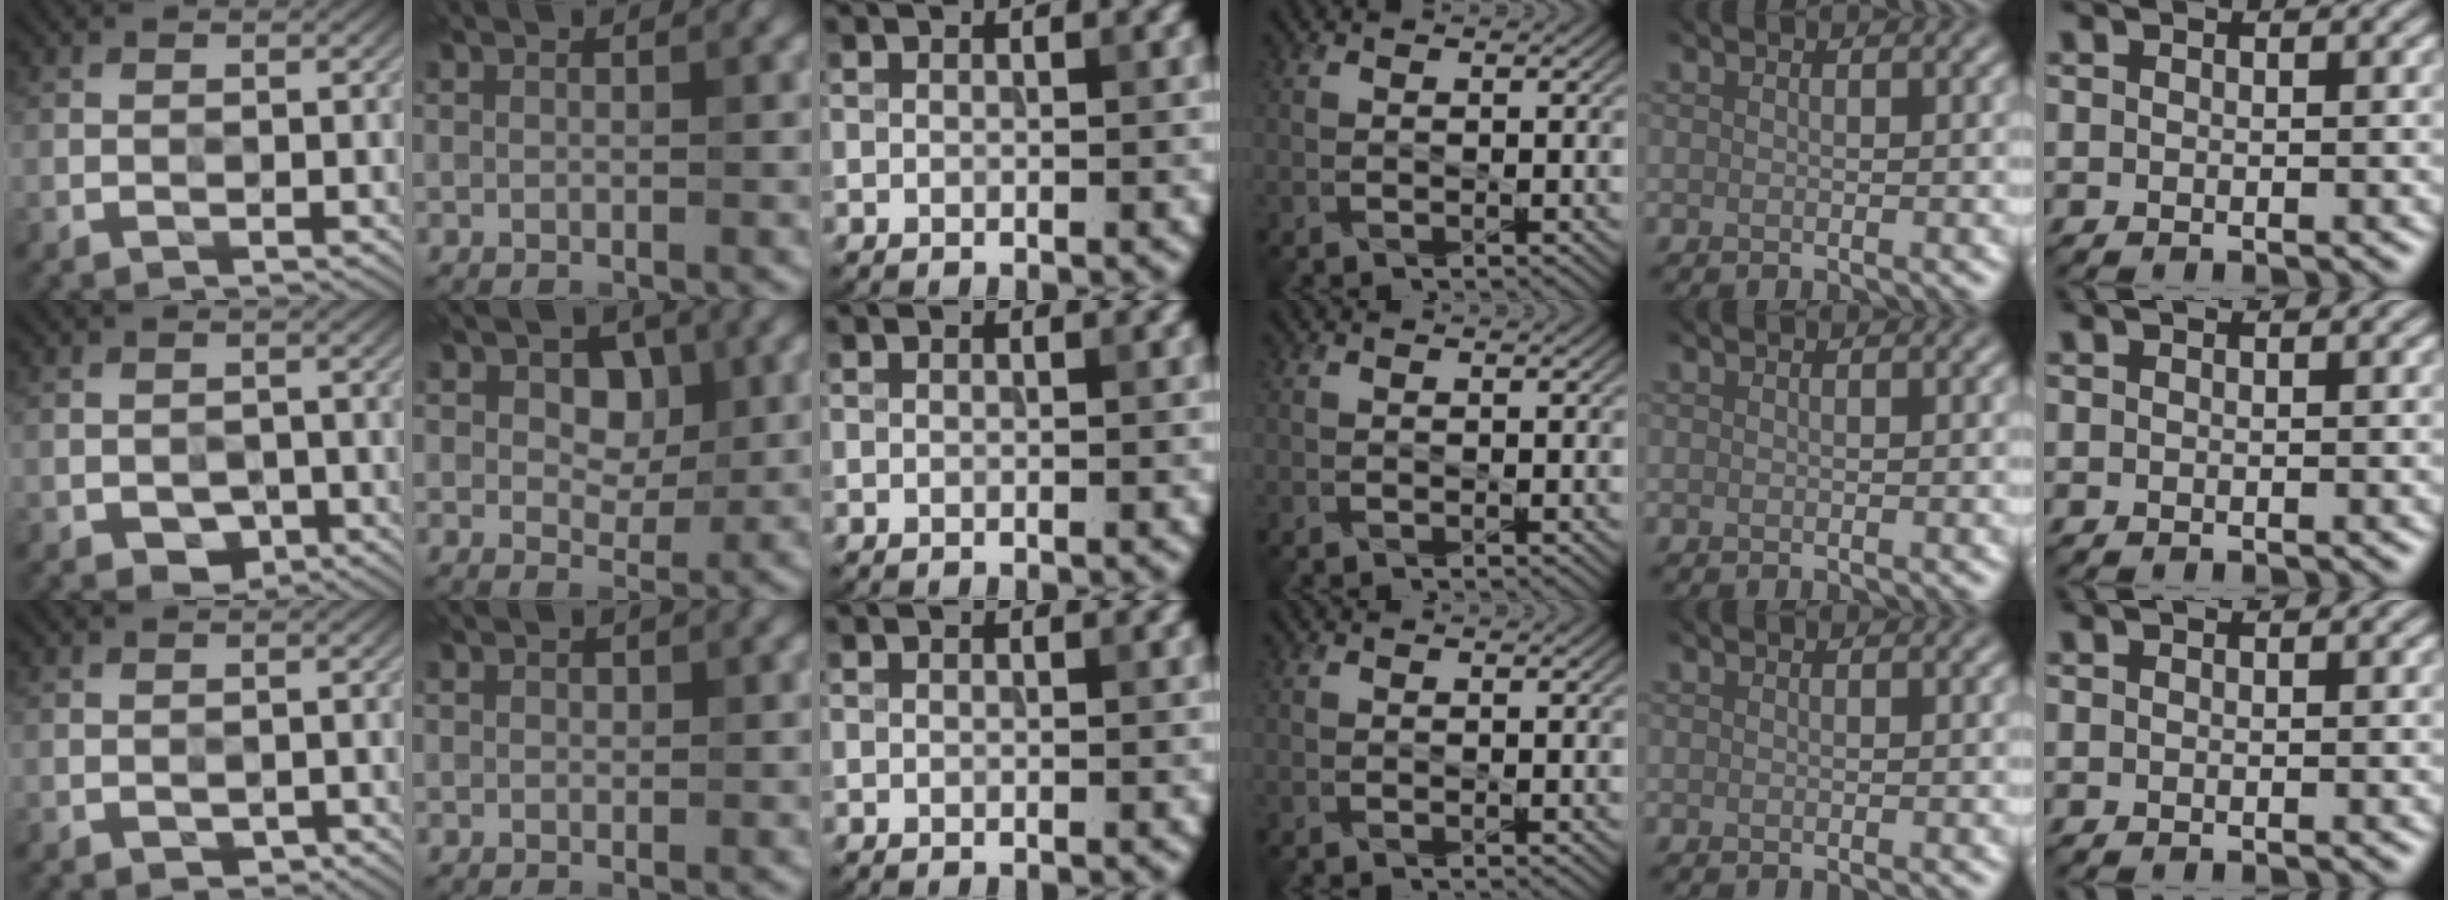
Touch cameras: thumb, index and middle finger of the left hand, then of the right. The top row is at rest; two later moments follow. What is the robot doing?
{"motion": "press", "object": "stopwatch"}